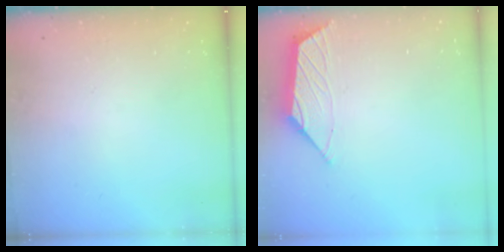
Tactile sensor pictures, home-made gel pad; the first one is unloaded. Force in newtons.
{"total": 1.1, "press": 0.9, "slide": 0.5}